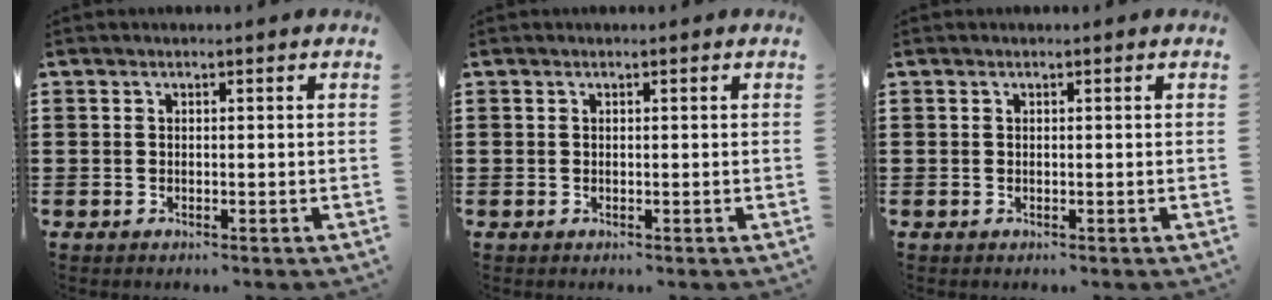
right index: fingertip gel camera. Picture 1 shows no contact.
{"total": 0.0}
{"total": 0.0}